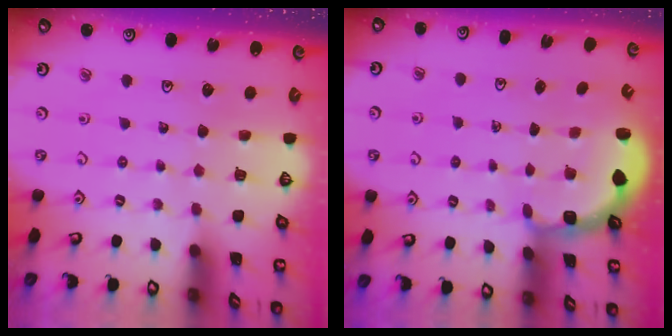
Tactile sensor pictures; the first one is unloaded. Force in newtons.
{"total": 2.7, "press": 2.1, "slide": 1.7}